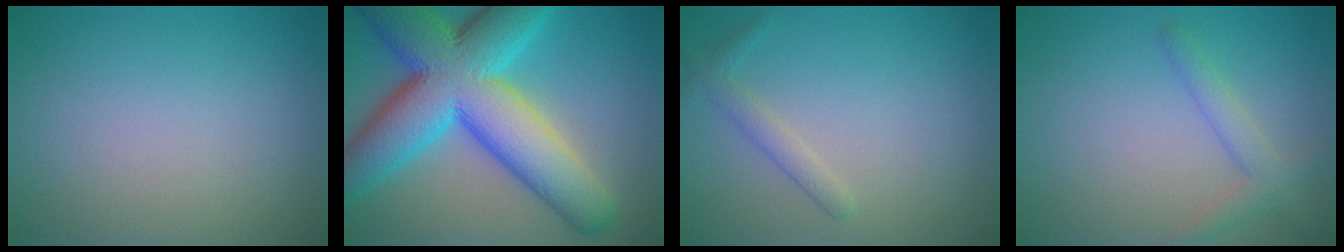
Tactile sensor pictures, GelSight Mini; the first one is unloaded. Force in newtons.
{"total": 14.8, "press": 14.8, "slide": 0.4}
{"total": 1.6, "press": 1.6, "slide": 0.1}
{"total": 2.4, "press": 2.4, "slide": 0.2}